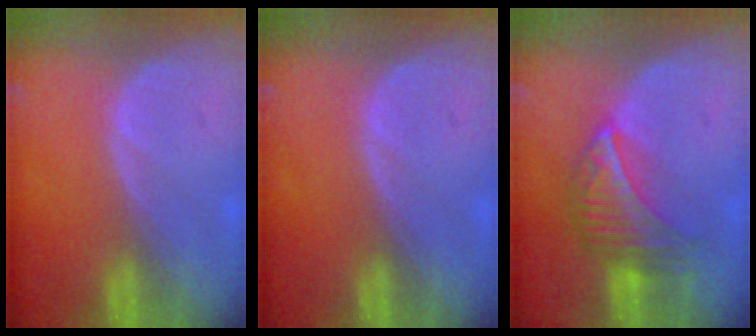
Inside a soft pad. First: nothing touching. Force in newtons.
{"total": 0.0}
{"total": 6.6, "press": 6.5, "slide": 1.0}